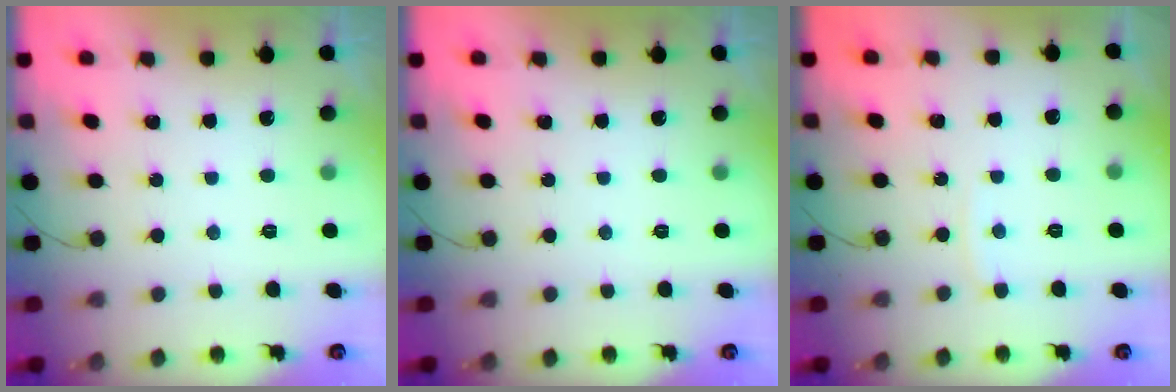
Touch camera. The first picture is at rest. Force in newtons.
{"total": 0.0}
{"total": 3.3, "press": 3.3, "slide": 0.5}